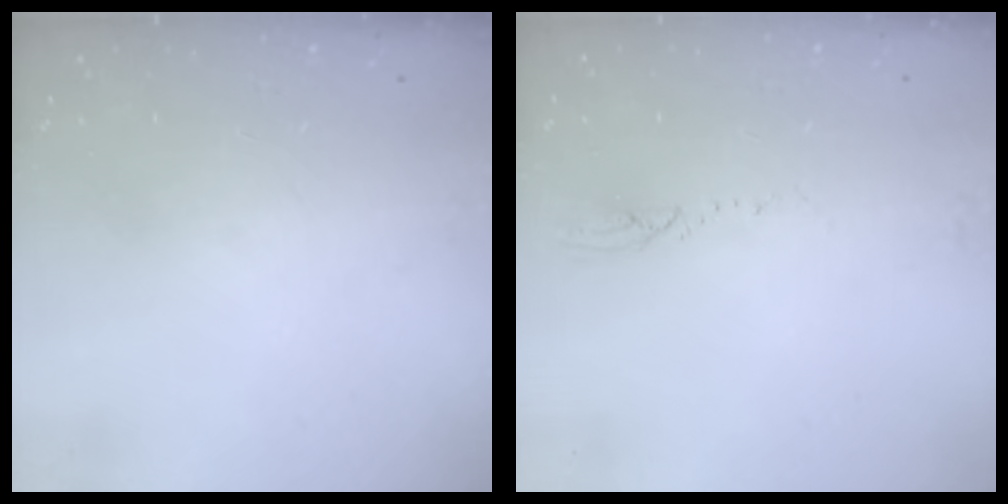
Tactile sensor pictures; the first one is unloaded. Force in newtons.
{"total": 2.3, "press": 2.3, "slide": 0.3}